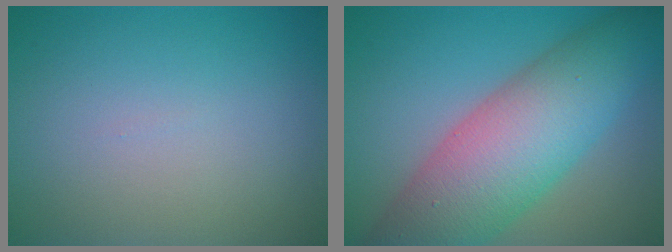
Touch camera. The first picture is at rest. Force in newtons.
{"total": 10.9, "press": 10.9, "slide": 0.3}